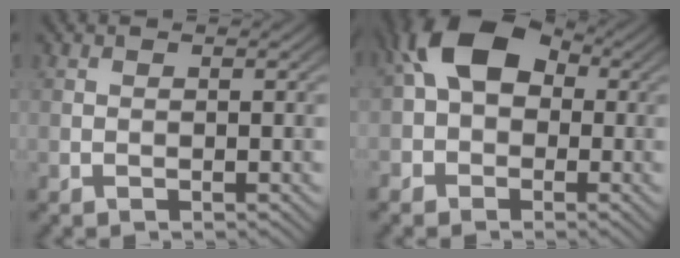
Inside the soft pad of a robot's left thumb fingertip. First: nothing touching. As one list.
[{"total": 9.2, "force": [0.4, 6.8, 6.2], "torque": [-0.126, 0.014, -0.016]}]